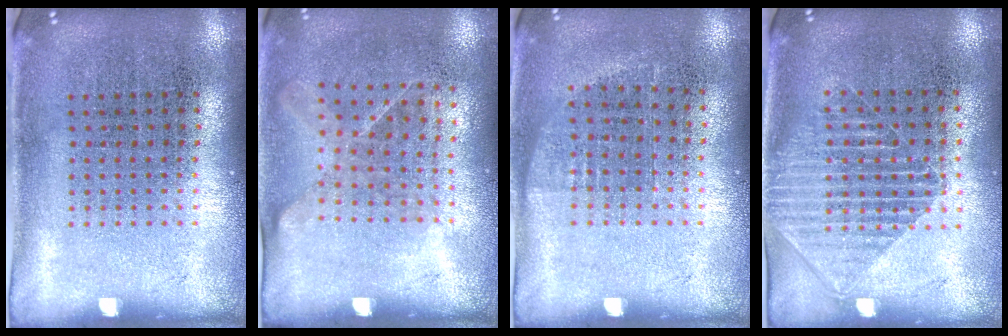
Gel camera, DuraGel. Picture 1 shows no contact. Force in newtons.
{"total": 1.2, "press": 0.9, "slide": 0.8}
{"total": 0.6, "press": 0.6, "slide": 0.2}
{"total": 1.4, "press": 1.2, "slide": 0.8}